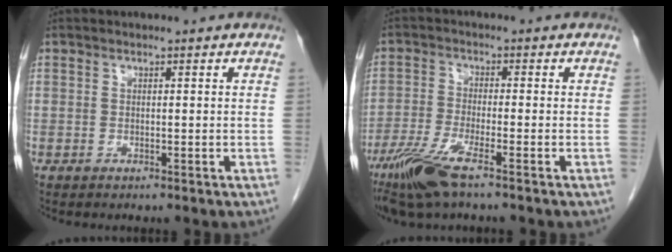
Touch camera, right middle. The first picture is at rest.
{"total": 7.7, "force": [-5.1, 0.6, 5.7], "torque": [-0.126, -0.019, -0.100]}